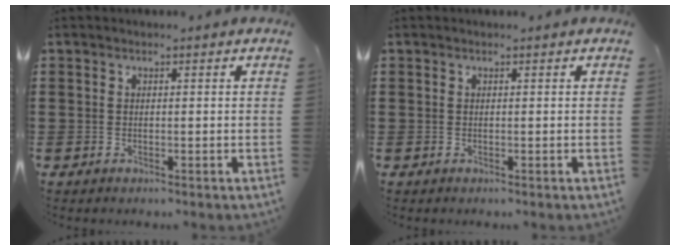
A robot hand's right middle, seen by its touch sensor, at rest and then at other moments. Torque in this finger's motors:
{"motor_torque": [-0.40, -0.27, 0.08, -0.01]}